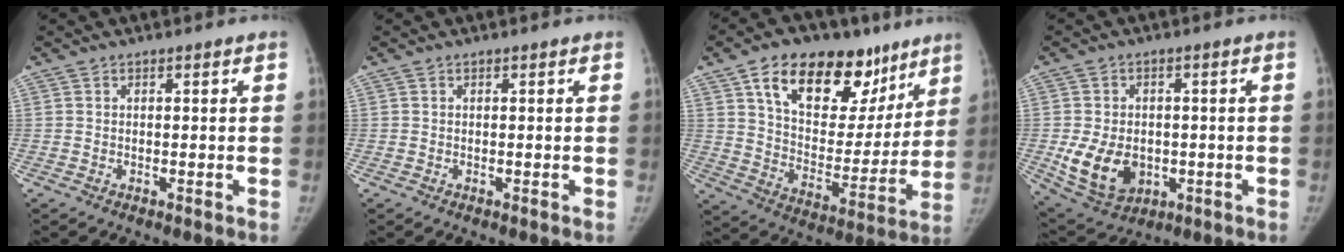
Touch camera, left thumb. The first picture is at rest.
{"total": 0.0}
{"total": 25.5, "force": [14.1, 14.2, 15.7], "torque": [-0.193, -0.027, 0.230]}
{"total": 11.4, "force": [-2.1, 8.4, 7.4], "torque": [-0.114, -0.002, -0.016]}